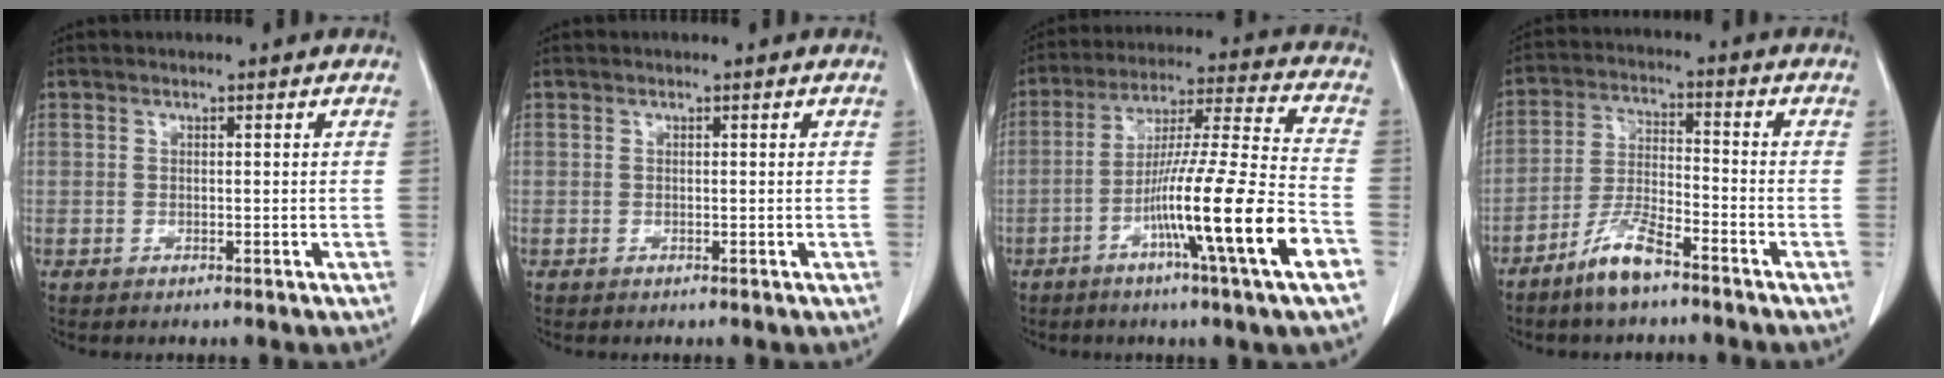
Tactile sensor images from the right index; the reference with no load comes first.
{"total": 0.0}
{"total": 17.8, "force": [-7.0, -1.4, 16.3], "torque": [-0.284, -0.012, -0.119]}
{"total": 7.6, "force": [-5.6, 1.4, 5.0], "torque": [-0.106, -0.009, -0.112]}